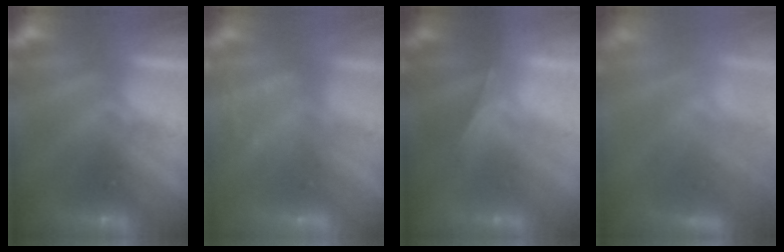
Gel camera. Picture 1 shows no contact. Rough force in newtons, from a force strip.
{"total": 3.0}
{"total": 2.0}
{"total": 2.8}